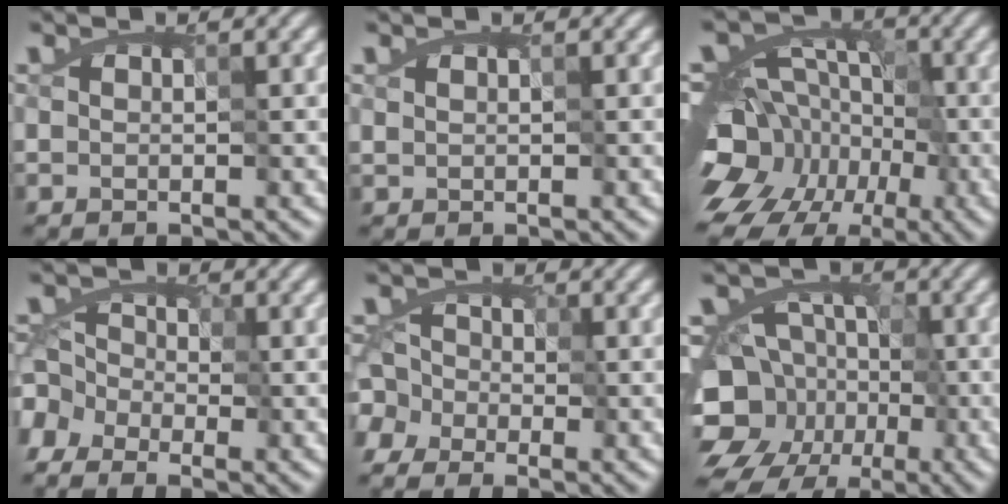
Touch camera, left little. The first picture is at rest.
{"total": 0.5, "force": [0.4, 0.3, 0.2], "torque": [-0.008, 0.000, 0.011]}
{"total": 14.3, "force": [-7.9, 10.1, 6.3], "torque": [-0.110, 0.002, -0.139]}
{"total": 6.1, "force": [-4.1, 4.0, 2.0], "torque": [-0.029, 0.012, -0.103]}
{"total": 5.1, "force": [-2.6, 4.1, 1.5], "torque": [-0.020, 0.020, -0.084]}
{"total": 12.7, "force": [-5.3, 10.7, 4.3], "torque": [-0.071, -0.016, -0.113]}